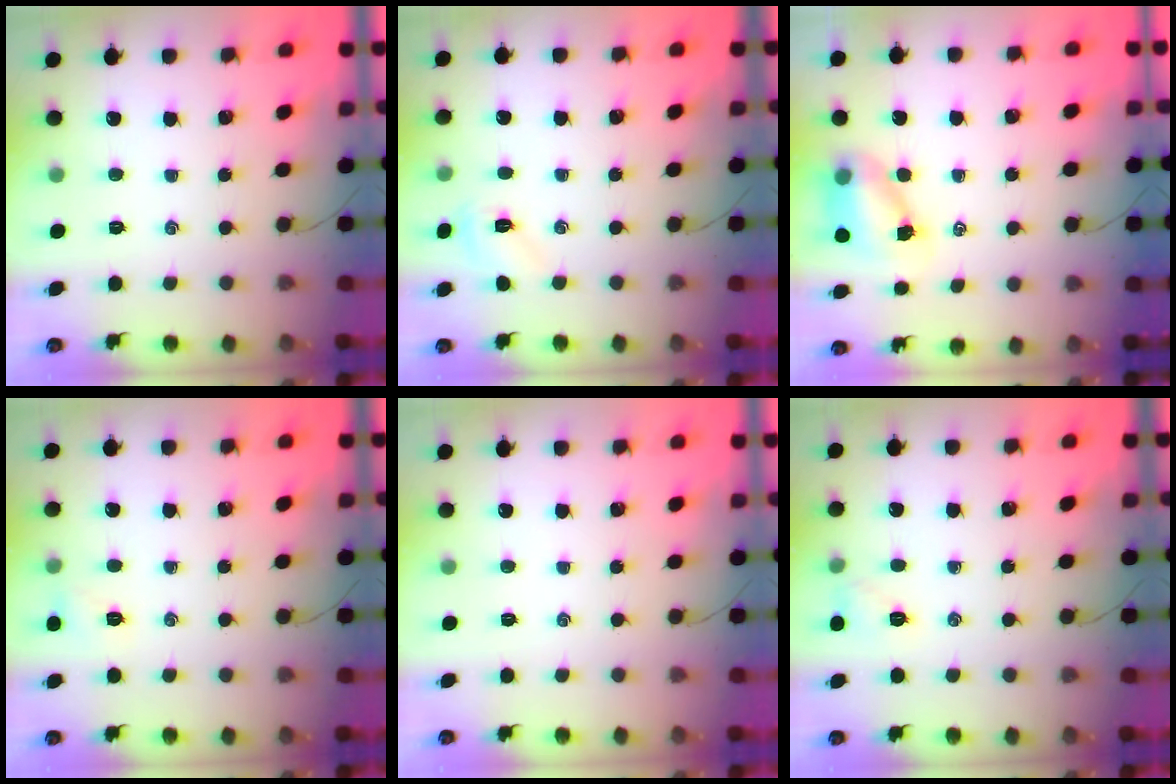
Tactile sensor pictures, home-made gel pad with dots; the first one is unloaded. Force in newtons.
{"total": 4.9, "press": 4.7, "slide": 1.4}
{"total": 6.4, "press": 6.4, "slide": 1.0}
{"total": 4.9, "press": 4.7, "slide": 1.5}
{"total": 0.0}
{"total": 5.9, "press": 5.7, "slide": 1.3}